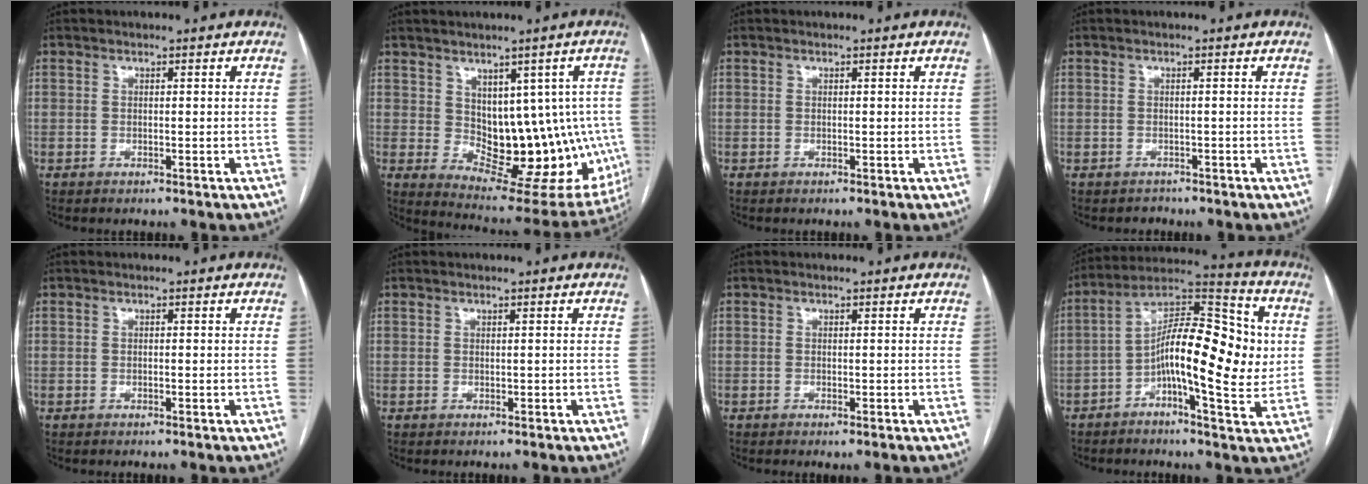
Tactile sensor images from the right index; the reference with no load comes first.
{"total": 15.3, "force": [-0.1, 8.9, 12.5], "torque": [-0.135, 0.008, 0.025]}
{"total": 0.0}
{"total": 1.2, "force": [-0.9, 0.7, -0.3], "torque": [-0.001, 0.000, -0.014]}
{"total": 0.0}
{"total": 0.0}
{"total": 0.6, "force": [-0.4, 0.0, 0.5], "torque": [-0.007, -0.001, -0.005]}
{"total": 16.6, "force": [-0.8, 4.9, 15.9], "torque": [-0.258, 0.036, -0.019]}